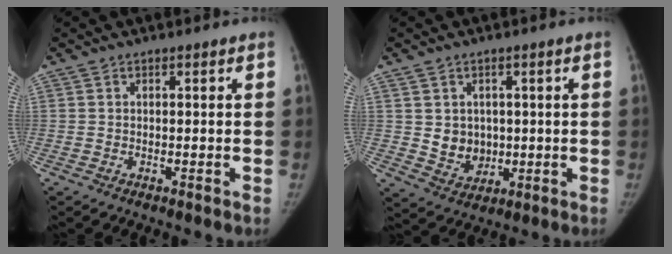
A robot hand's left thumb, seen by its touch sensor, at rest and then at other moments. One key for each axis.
{"total": 6.2, "fx": 0.6, "fy": 5.4, "fz": 3.2, "tx": -0.023, "ty": -0.009, "tz": 0.024}